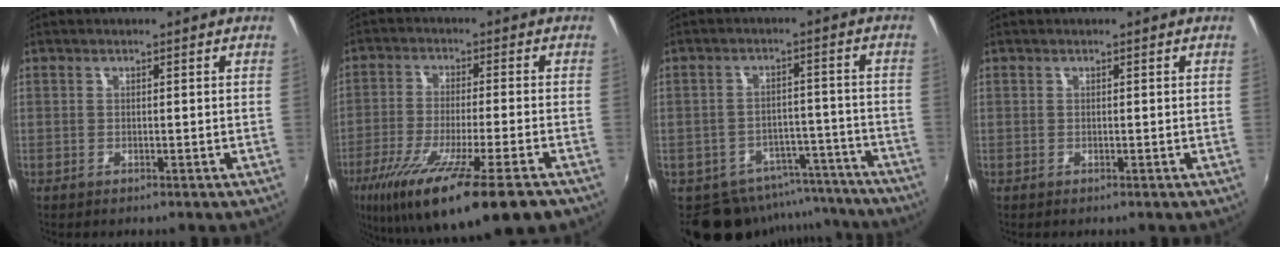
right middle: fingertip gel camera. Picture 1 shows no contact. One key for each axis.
{"total": 19.7, "fx": -12.4, "fy": 2.0, "fz": 15.2, "tx": -0.276, "ty": -0.072, "tz": -0.208}
{"total": 14.8, "fx": -12.7, "fy": 6.8, "fz": 3.6, "tx": -0.072, "ty": 0.025, "tz": -0.157}
{"total": 0.0}